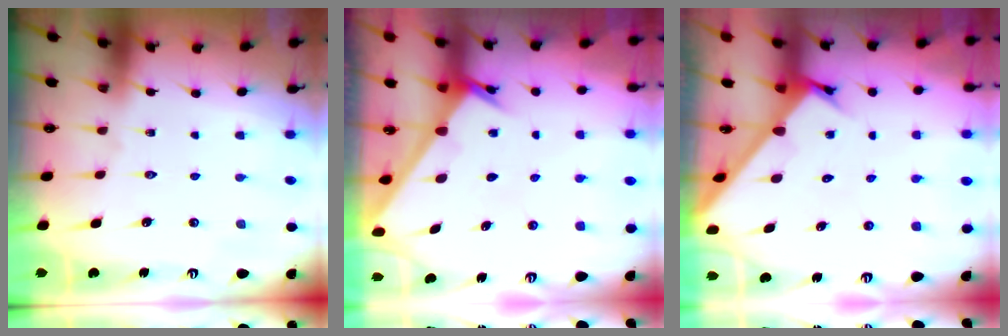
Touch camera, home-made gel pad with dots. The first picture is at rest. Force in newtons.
{"total": 2.3, "press": 2.3, "slide": 0.2}
{"total": 2.9, "press": 2.9, "slide": 0.2}